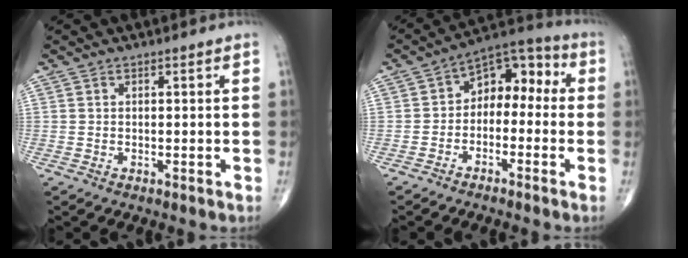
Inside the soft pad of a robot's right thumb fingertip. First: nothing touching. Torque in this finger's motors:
{"motor_torque": [-0.15, -0.05, 0.16, -0.08, 0.01]}